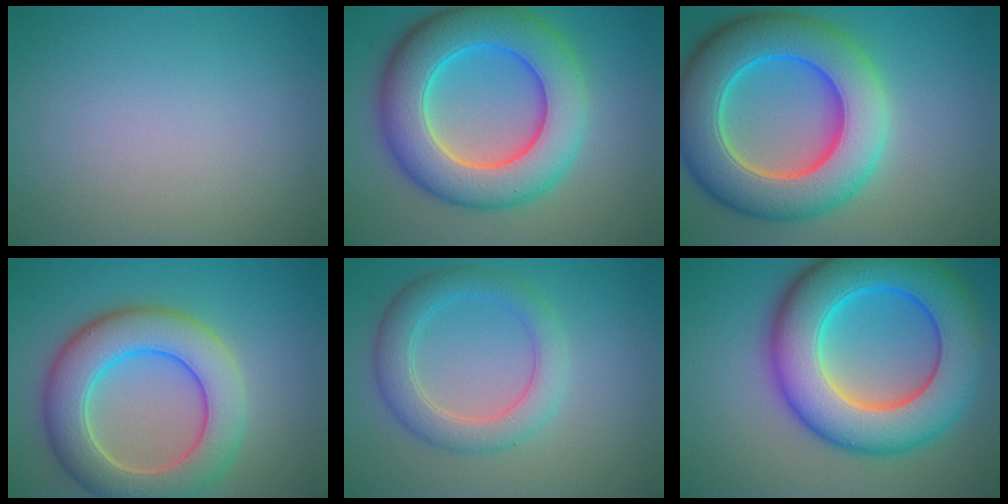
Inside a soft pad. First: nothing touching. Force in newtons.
{"total": 10.8, "press": 10.7, "slide": 0.7}
{"total": 12.0, "press": 12.0, "slide": 0.4}
{"total": 8.5, "press": 8.4, "slide": 0.6}
{"total": 4.2, "press": 4.2, "slide": 0.2}
{"total": 12.7, "press": 12.7, "slide": 0.3}